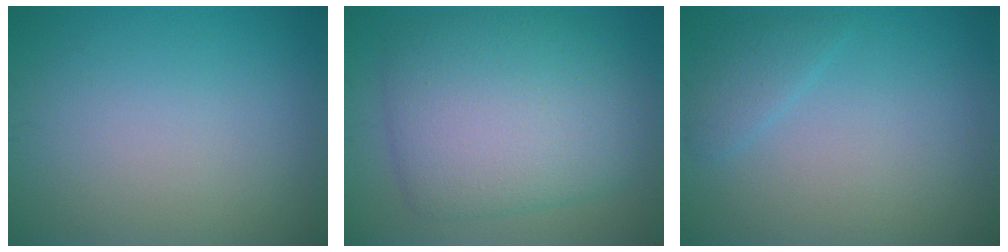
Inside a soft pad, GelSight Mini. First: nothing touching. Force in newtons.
{"total": 9.2, "press": 9.2, "slide": 0.2}
{"total": 1.5, "press": 1.5, "slide": 0.1}